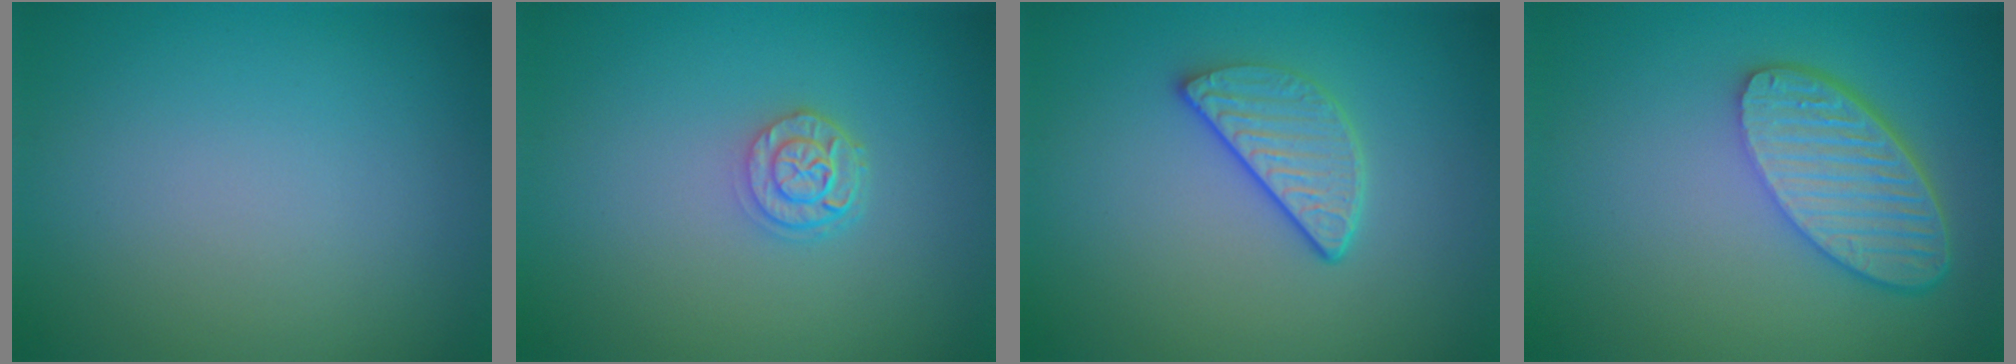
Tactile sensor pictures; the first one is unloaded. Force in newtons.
{"total": 2.3, "press": 1.9, "slide": 1.4}
{"total": 3.2, "press": 2.6, "slide": 2.0}
{"total": 5.9, "press": 4.5, "slide": 3.8}